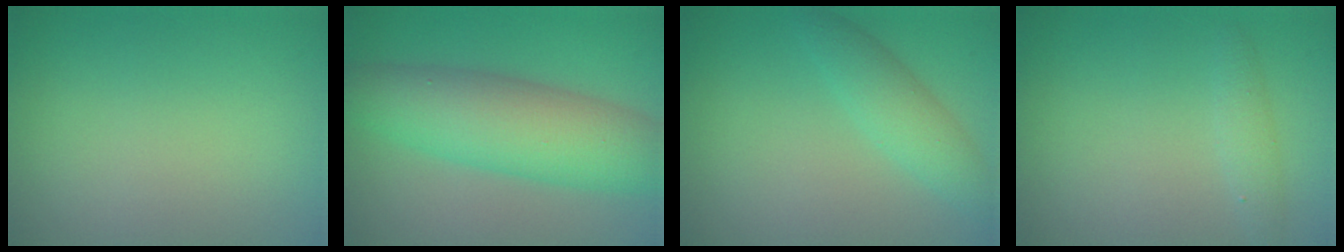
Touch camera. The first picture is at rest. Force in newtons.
{"total": 7.7, "press": 7.7, "slide": 0.3}
{"total": 2.7, "press": 2.7, "slide": 0.1}
{"total": 1.3, "press": 1.3, "slide": 0.1}